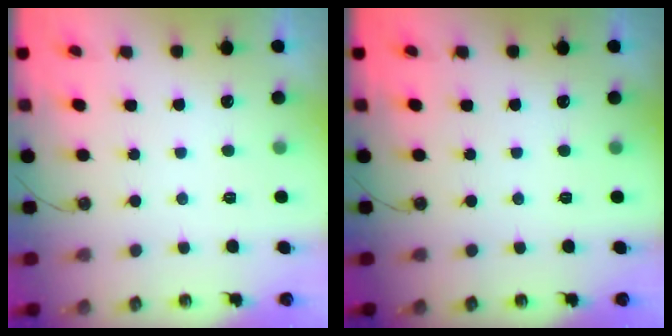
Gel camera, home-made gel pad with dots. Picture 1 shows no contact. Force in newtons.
{"total": 0.0}